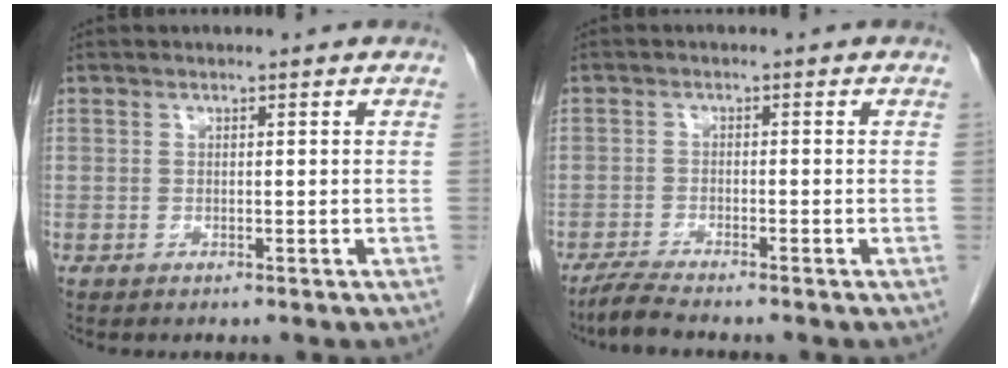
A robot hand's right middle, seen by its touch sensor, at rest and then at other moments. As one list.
[{"total": 3.2, "force": [-2.9, -0.4, 1.3], "torque": [-0.038, -0.015, -0.059]}]